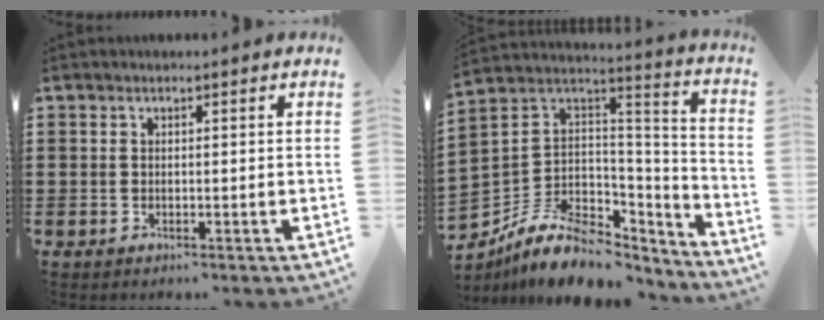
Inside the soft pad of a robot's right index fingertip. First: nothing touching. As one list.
[{"total": 9.7, "force": [-5.6, 6.4, 4.6], "torque": [-0.110, 0.010, -0.099]}]